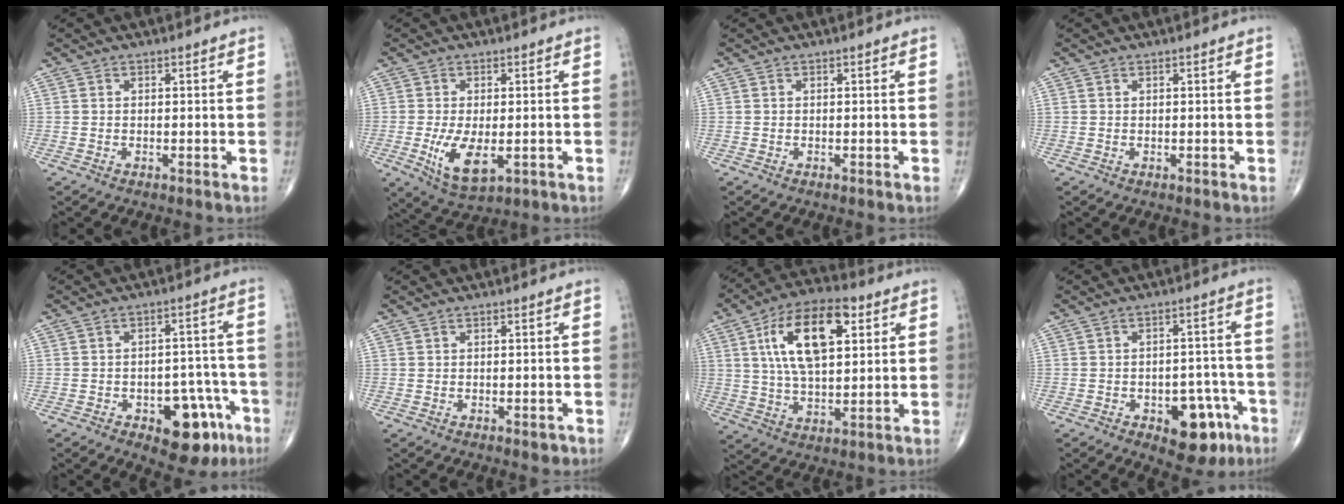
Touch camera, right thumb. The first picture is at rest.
{"total": 7.9, "force": [-1.8, 3.7, 6.7], "torque": [-0.121, -0.019, -0.021]}
{"total": 0.0}
{"total": 0.0}
{"total": 11.8, "force": [-5.6, 6.4, 8.1], "torque": [-0.062, 0.044, -0.066]}
{"total": 1.1, "force": [-0.4, 0.6, 0.8], "torque": [-0.003, -0.001, -0.005]}
{"total": 17.1, "force": [5.5, 8.0, 14.0], "torque": [-0.234, 0.000, 0.093]}
{"total": 10.8, "force": [-5.1, 6.0, 7.5], "torque": [-0.056, 0.038, -0.059]}